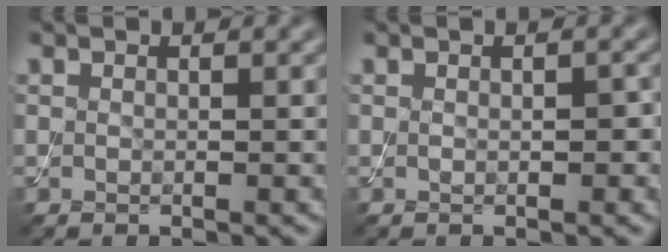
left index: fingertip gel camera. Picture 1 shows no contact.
{"total": 1.5, "force": [0.0, 0.8, 1.3], "torque": [-0.019, 0.000, 0.002]}